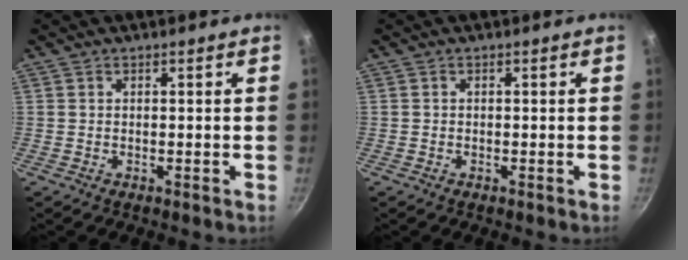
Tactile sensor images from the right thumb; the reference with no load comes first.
{"total": 0.0}